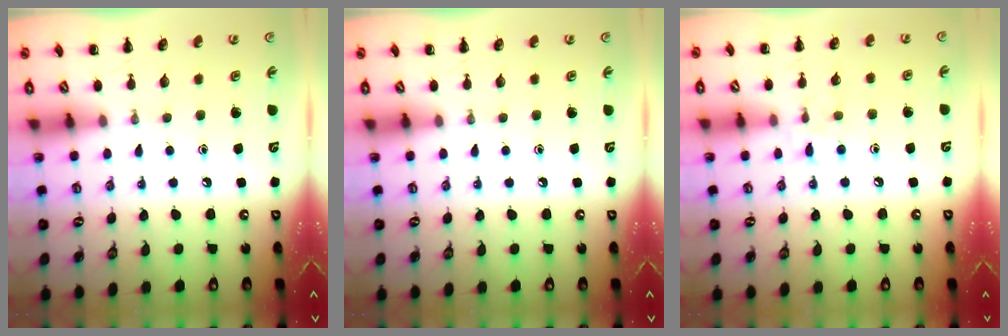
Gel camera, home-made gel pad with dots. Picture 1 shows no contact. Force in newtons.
{"total": 0.0}
{"total": 5.6, "press": 5.4, "slide": 1.5}